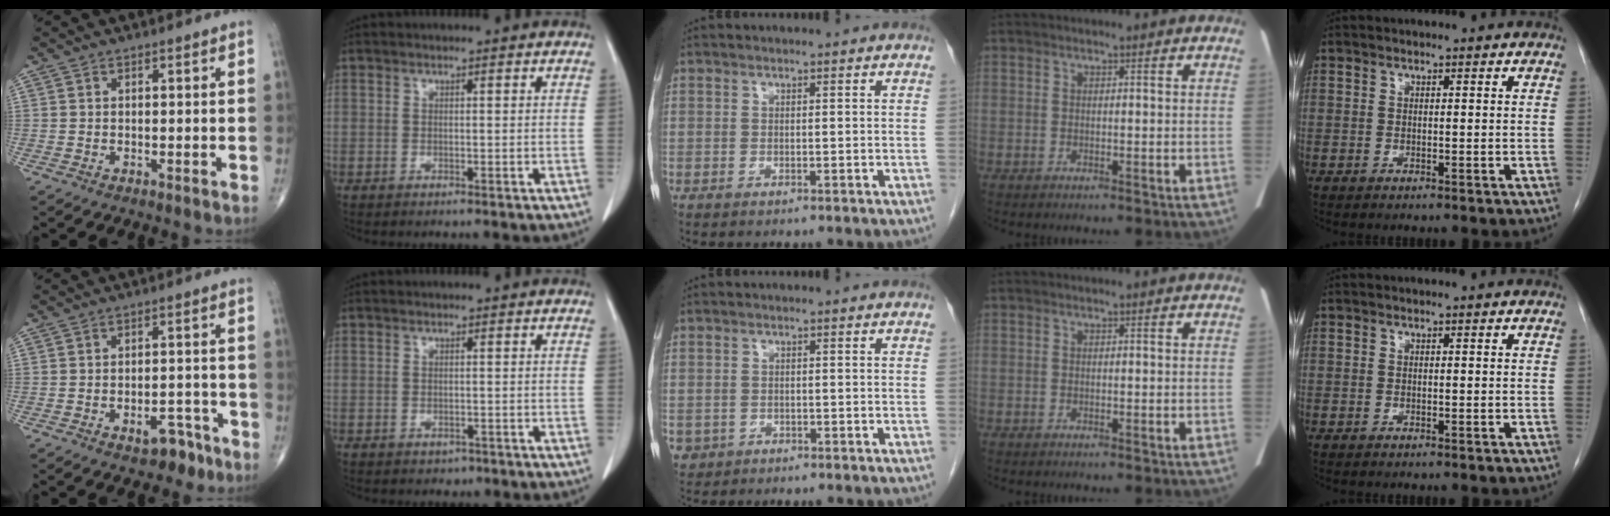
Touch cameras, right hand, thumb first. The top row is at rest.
{"thumb": {"total": 5.5, "force": [-3.4, 3.0, 3.1], "torque": [-0.024, 0.032, -0.043]}, "index": {"total": 1.2, "force": [-0.7, 0.9, 0.3], "torque": [-0.004, 0.002, -0.006]}, "middle": {"total": 2.5, "force": [-1.1, 2.2, 0.2], "torque": [-0.004, 0.006, -0.015]}}